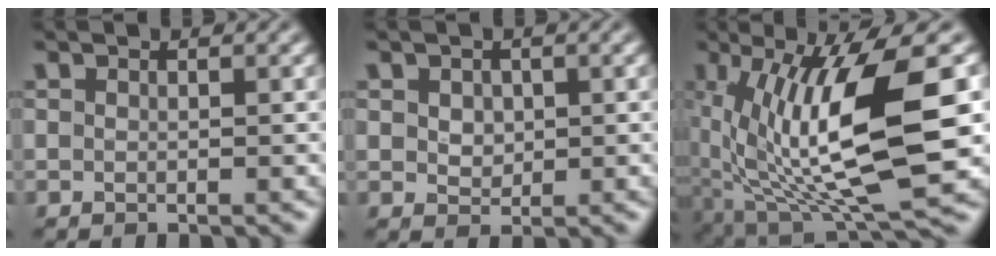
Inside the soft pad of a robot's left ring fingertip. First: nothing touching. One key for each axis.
{"total": 1.8, "fx": 0.5, "fy": 1.5, "fz": 0.9, "tx": -0.020, "ty": -0.001, "tz": 0.011}
{"total": 12.1, "fx": 0.8, "fy": 4.0, "fz": 11.3, "tx": -0.211, "ty": -0.019, "tz": 0.022}